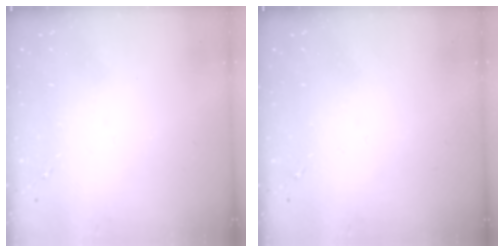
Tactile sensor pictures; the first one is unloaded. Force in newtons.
{"total": 0.0}